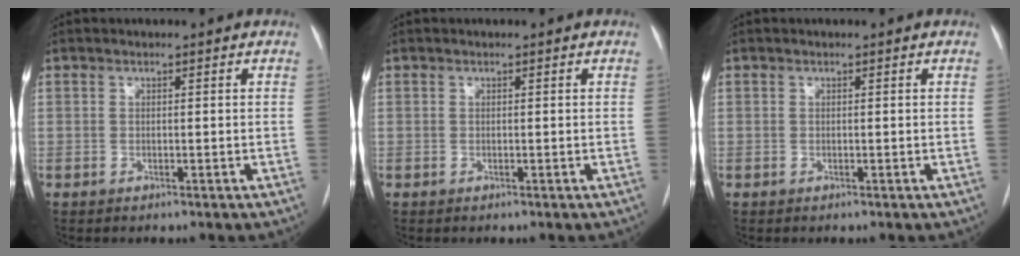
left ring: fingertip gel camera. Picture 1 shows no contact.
{"total": 0.0}
{"total": 0.0}